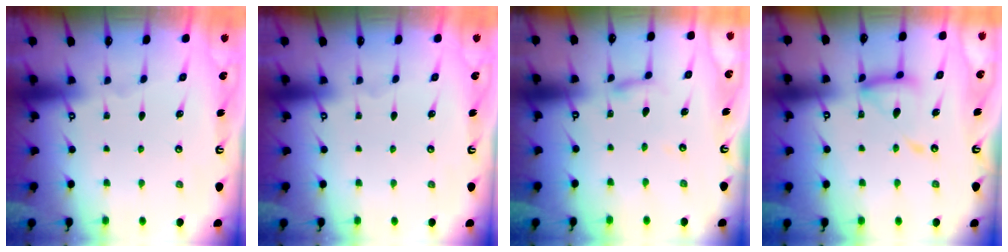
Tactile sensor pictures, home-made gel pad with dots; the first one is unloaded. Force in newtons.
{"total": 0.0}
{"total": 2.7, "press": 2.7, "slide": 0.1}
{"total": 13.8, "press": 13.7, "slide": 1.4}